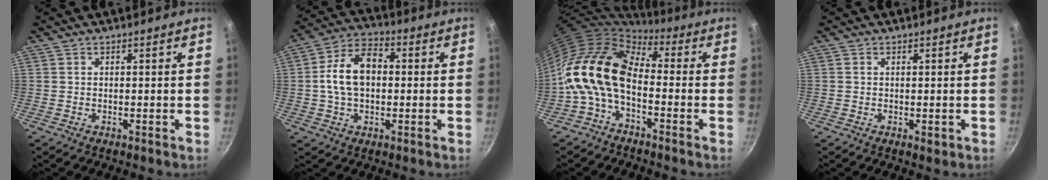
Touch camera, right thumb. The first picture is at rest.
{"total": 11.8, "force": [0.4, 7.8, 8.9], "torque": [-0.138, 0.030, -0.006]}
{"total": 13.6, "force": [-2.0, 8.5, 10.4], "torque": [-0.179, 0.033, -0.056]}
{"total": 1.3, "force": [0.1, 0.8, 1.0], "torque": [-0.012, 0.000, 0.001]}